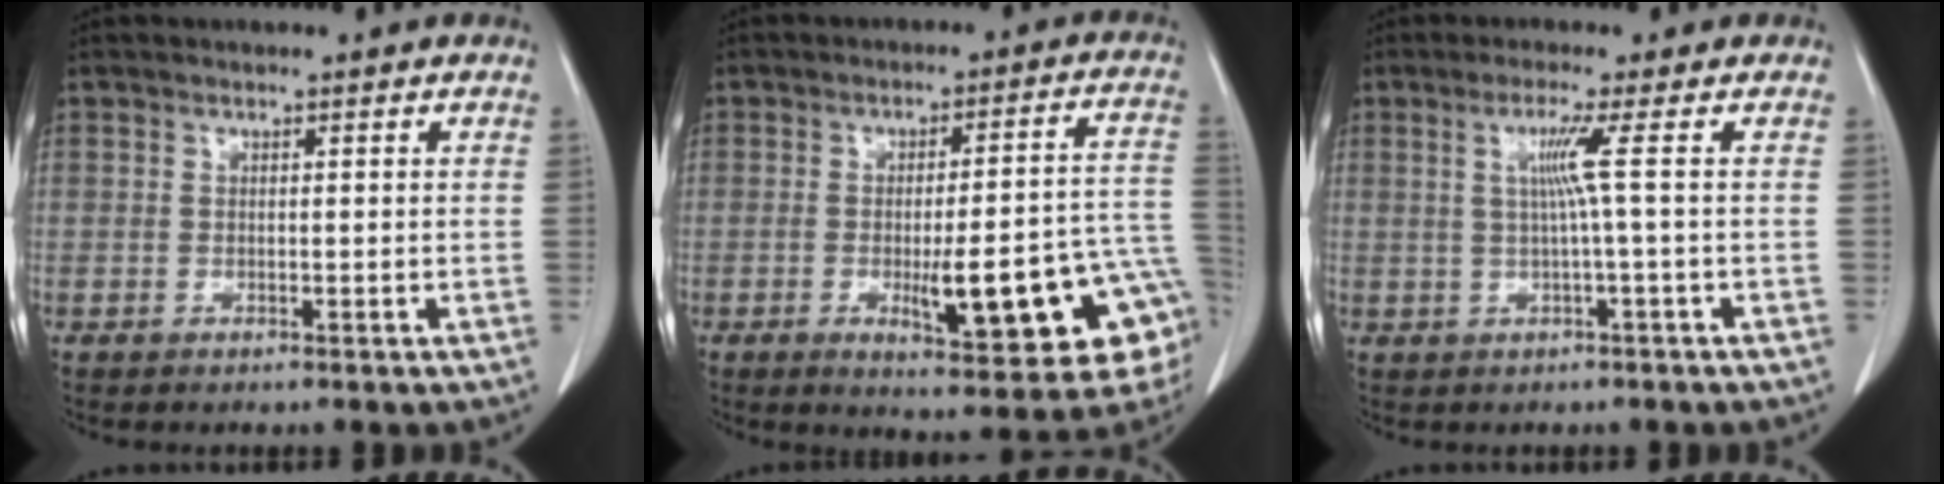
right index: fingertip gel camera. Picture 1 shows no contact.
{"total": 18.0, "force": [-5.2, 3.3, 16.9], "torque": [-0.141, 0.024, -0.050]}
{"total": 3.7, "force": [0.5, -1.5, 3.4], "torque": [-0.069, 0.000, 0.013]}